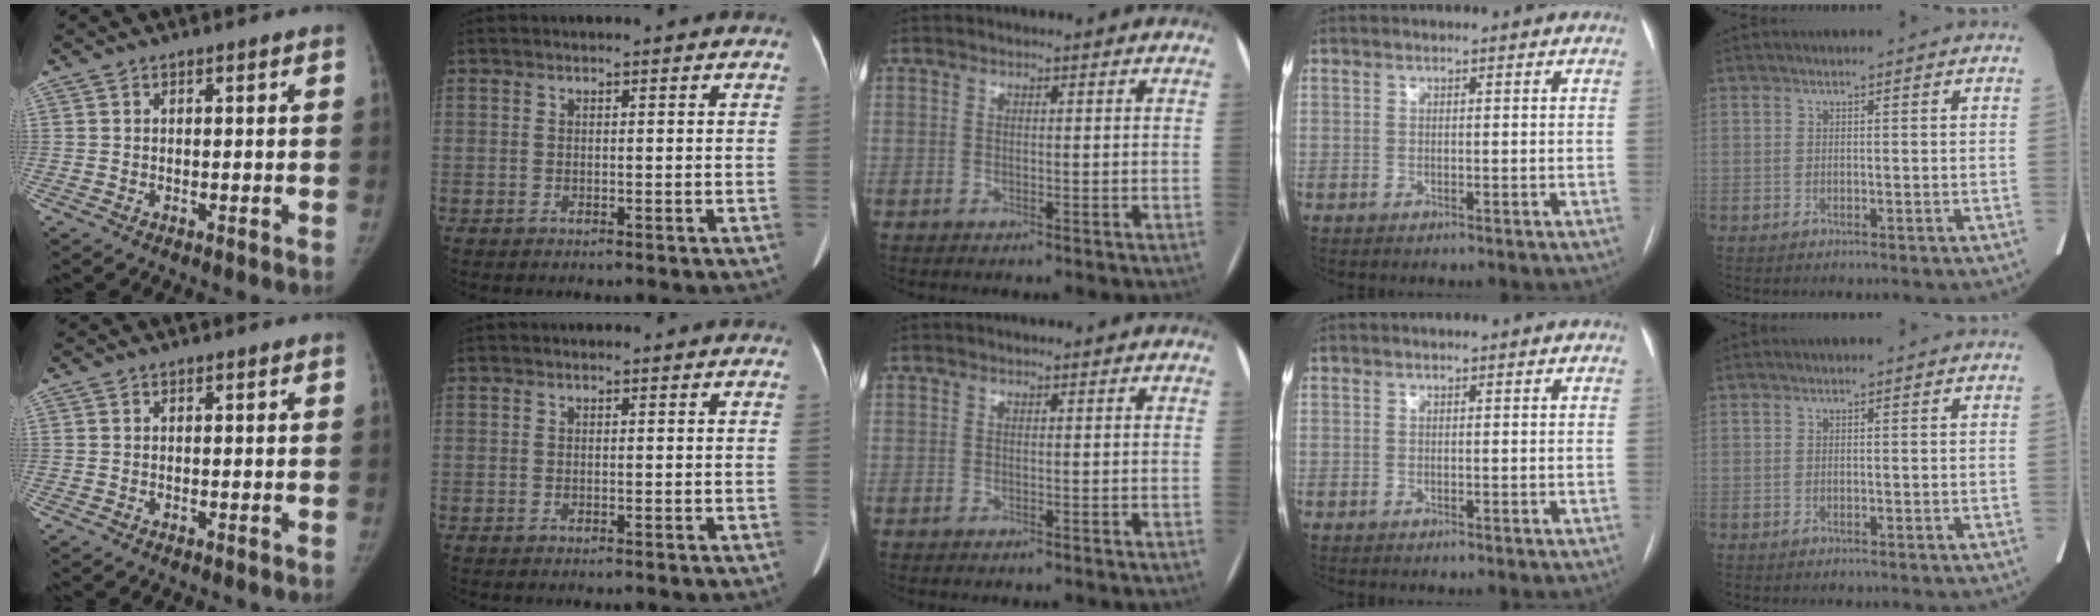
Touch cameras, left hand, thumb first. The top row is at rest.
{}